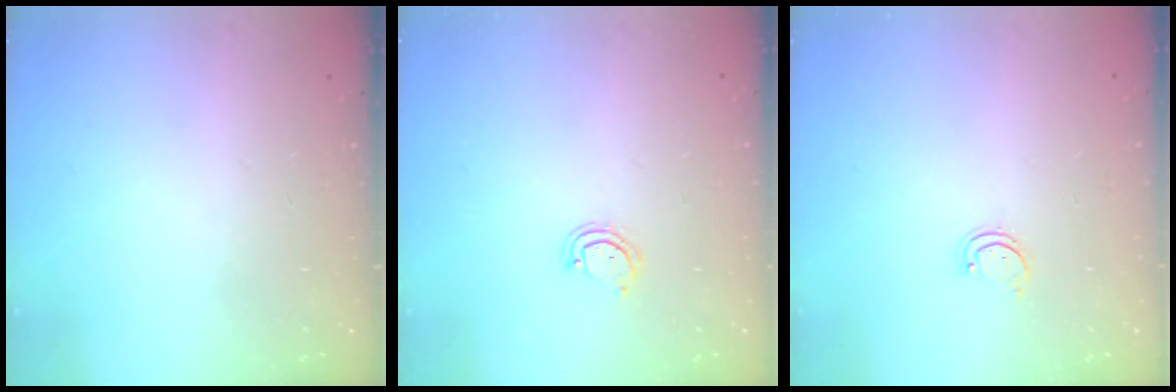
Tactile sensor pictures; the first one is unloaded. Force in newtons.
{"total": 4.0, "press": 4.0, "slide": 0.3}
{"total": 1.7, "press": 1.7, "slide": 0.3}